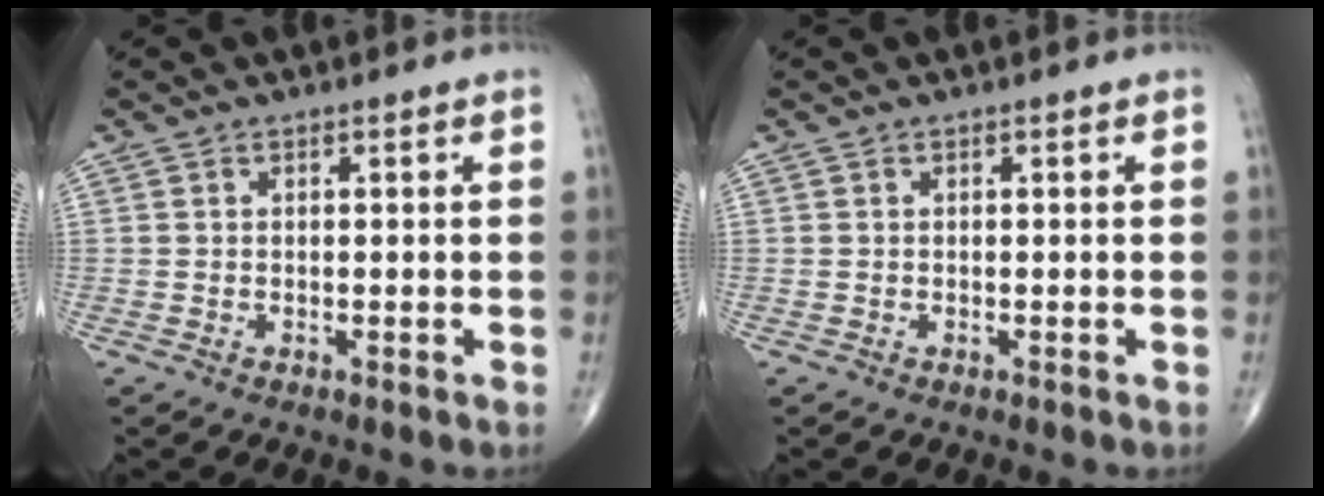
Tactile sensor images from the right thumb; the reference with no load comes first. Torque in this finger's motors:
{"motor_torque": [0.02, 0.06, -0.14, -0.12, 0.03]}